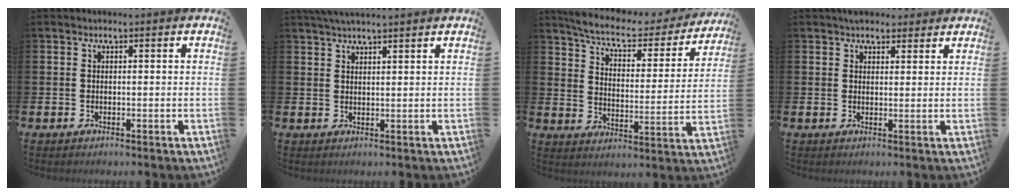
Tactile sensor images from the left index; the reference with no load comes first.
{"total": 2.6, "force": [2.6, -0.2, 0.6], "torque": [-0.019, -0.003, 0.048]}
{"total": 6.8, "force": [6.0, 1.7, 2.8], "torque": [-0.075, -0.043, 0.097]}
{"total": 3.2, "force": [2.9, 1.3, -0.1], "torque": [0.015, -0.014, 0.051]}